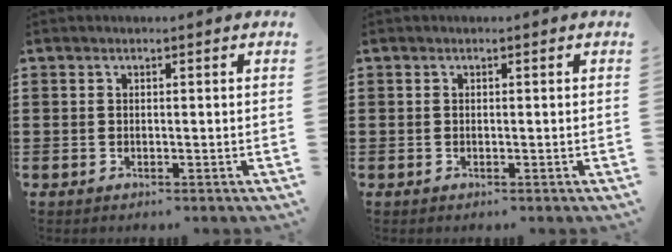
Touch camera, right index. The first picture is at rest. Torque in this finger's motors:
{"motor_torque": [0.83, 1.31, 0.00, 0.00]}